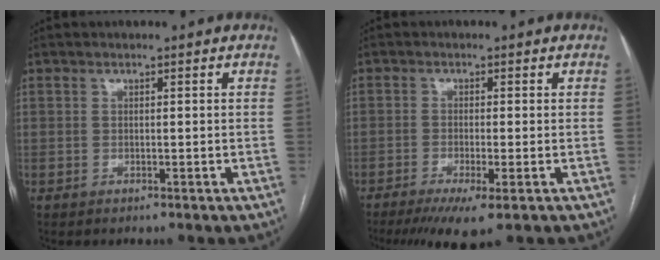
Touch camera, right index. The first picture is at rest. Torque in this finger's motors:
{"motor_torque": [1.44, -0.69, 0.40, 0.09]}